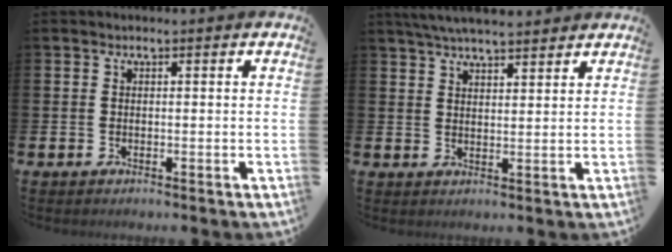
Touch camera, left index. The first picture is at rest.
{"total": 5.1, "force": [4.8, 0.7, 1.4], "torque": [-0.036, -0.014, 0.089]}